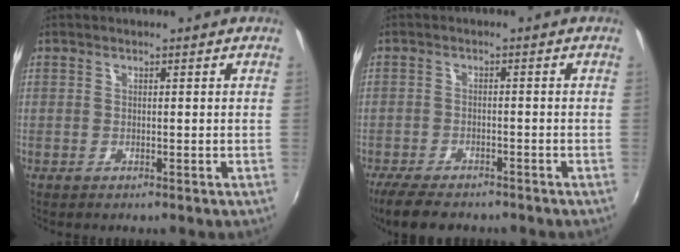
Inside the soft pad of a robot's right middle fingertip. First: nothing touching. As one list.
[{"total": 8.6, "force": [-7.1, 2.7, 4.1], "torque": [-0.100, -0.026, -0.122]}]